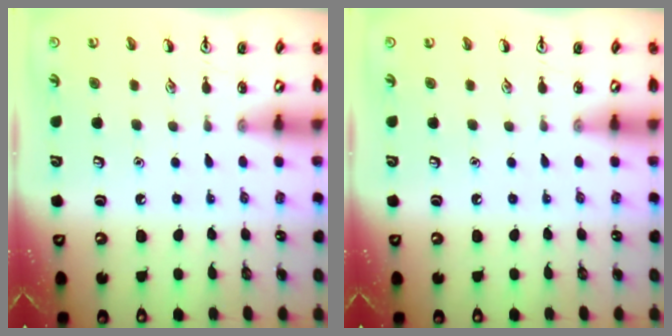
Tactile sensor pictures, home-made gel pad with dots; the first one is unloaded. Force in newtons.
{"total": 0.0}